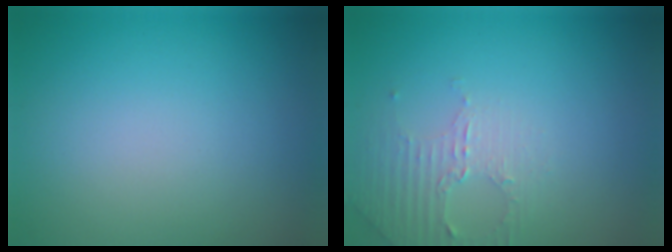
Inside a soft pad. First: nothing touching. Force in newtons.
{"total": 2.6, "press": 2.5, "slide": 0.7}